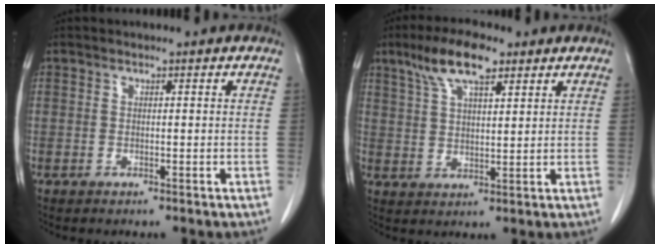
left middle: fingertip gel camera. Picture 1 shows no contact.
{"total": 8.6, "force": [5.4, 2.4, 6.2], "torque": [-0.123, 0.018, 0.101]}